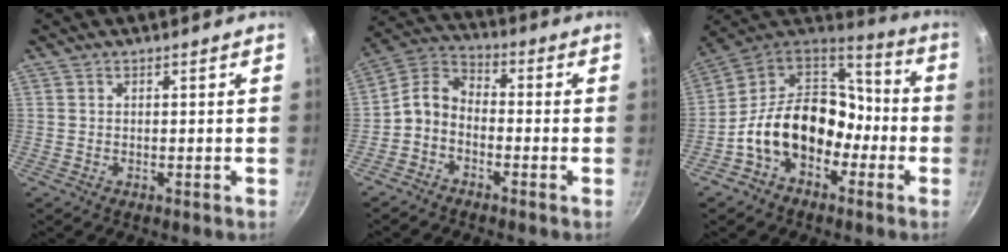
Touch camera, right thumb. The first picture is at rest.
{"total": 6.9, "force": [-2.6, 4.7, 4.2], "torque": [-0.082, 0.053, -0.069]}
{"total": 18.6, "force": [-5.0, 13.6, 11.8], "torque": [-0.151, 0.072, -0.099]}